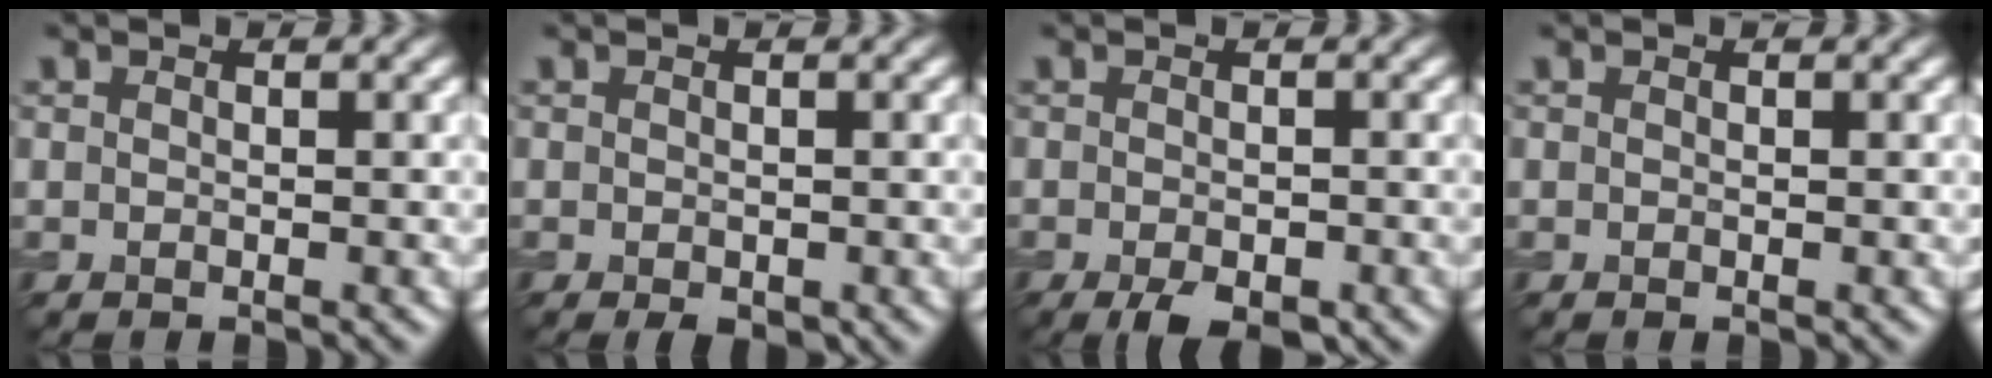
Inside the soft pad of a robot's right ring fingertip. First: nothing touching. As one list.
[{"total": 1.4, "force": [-0.6, 0.8, 1.1], "torque": [-0.022, -0.007, -0.007]}, {"total": 3.9, "force": [-2.1, 1.5, 2.8], "torque": [-0.042, -0.006, -0.029]}, {"total": 0.0}]